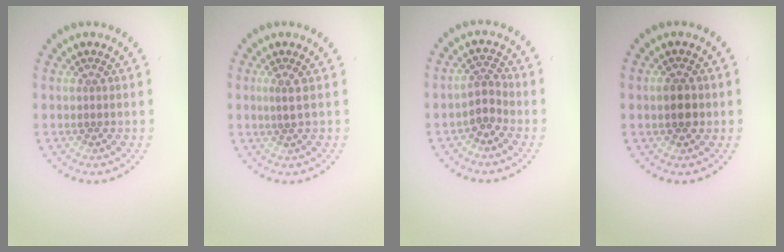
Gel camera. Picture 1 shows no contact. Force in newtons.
{"total": 1.0, "press": 0.8, "slide": 0.7}
{"total": 2.0, "press": 1.5, "slide": 1.3}
{"total": 2.2, "press": 2.2, "slide": 0.2}